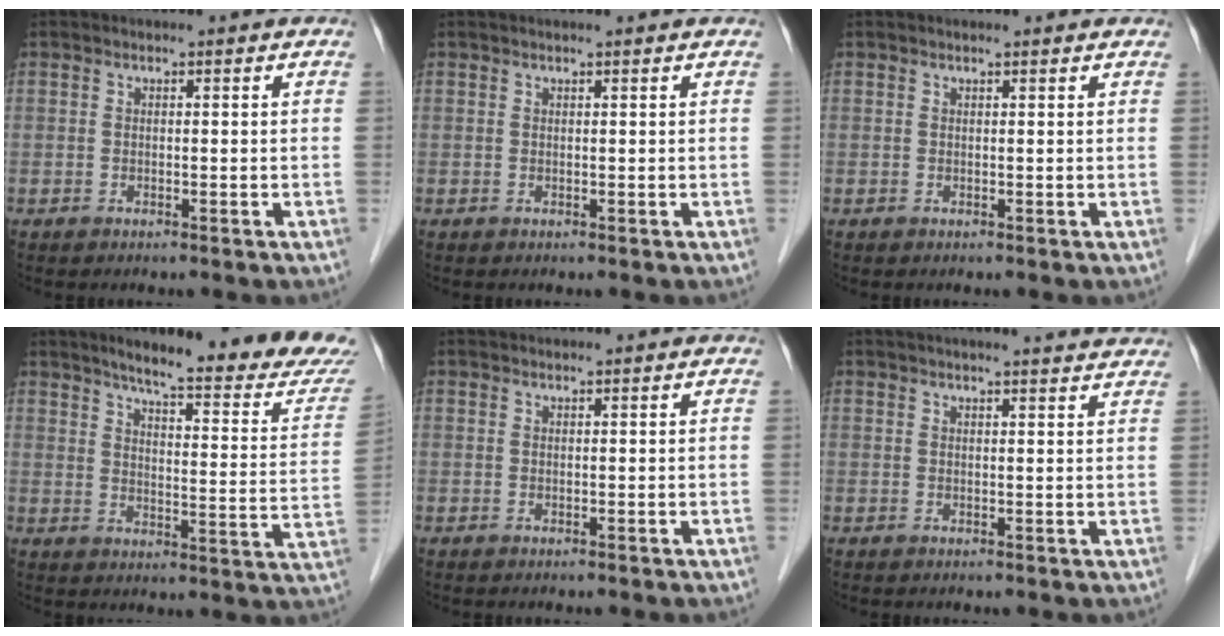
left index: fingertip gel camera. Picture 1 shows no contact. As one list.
[{"total": 1.1, "force": [1.0, 0.0, 0.4], "torque": [-0.007, 0.010, 0.015]}, {"total": 1.0, "force": [1.0, 0.3, 0.2], "torque": [-0.015, 0.008, 0.008]}, {"total": 21.7, "force": [18.8, 1.7, 10.6], "torque": [-0.137, -0.059, 0.228]}, {"total": 2.0, "force": [2.0, 0.0, 0.5], "torque": [-0.004, 0.028, 0.035]}, {"total": 12.2, "force": [11.2, 0.6, 4.8], "torque": [-0.064, 0.021, 0.127]}]